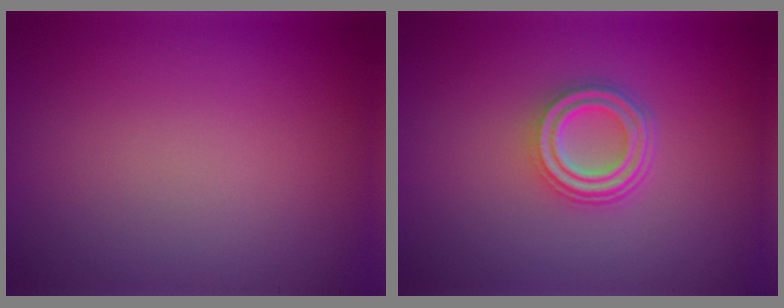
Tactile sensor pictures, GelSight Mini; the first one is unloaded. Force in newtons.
{"total": 4.1, "press": 3.1, "slide": 2.6}